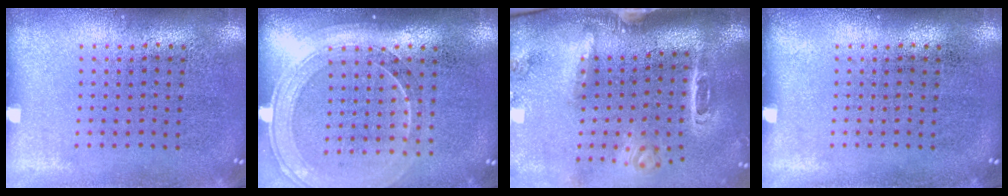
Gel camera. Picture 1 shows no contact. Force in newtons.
{"total": 1.7, "press": 1.5, "slide": 0.7}
{"total": 3.2, "press": 2.1, "slide": 2.4}
{"total": 0.0}